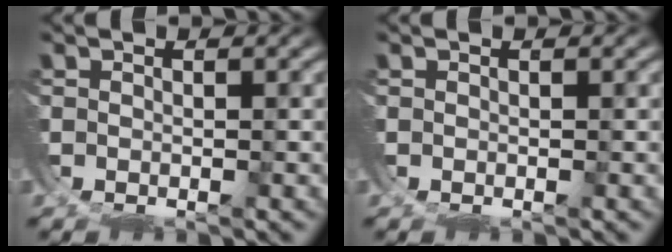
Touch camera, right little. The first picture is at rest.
{"total": 2.4, "force": [0.0, -2.2, -1.0], "torque": [0.027, -0.004, 0.007]}